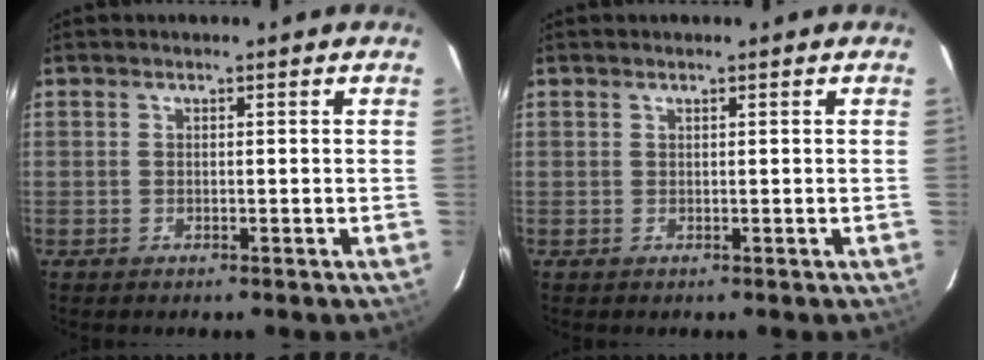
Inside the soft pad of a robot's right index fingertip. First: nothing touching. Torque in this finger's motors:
{"motor_torque": [0.00, 0.07, -0.11, -0.06]}